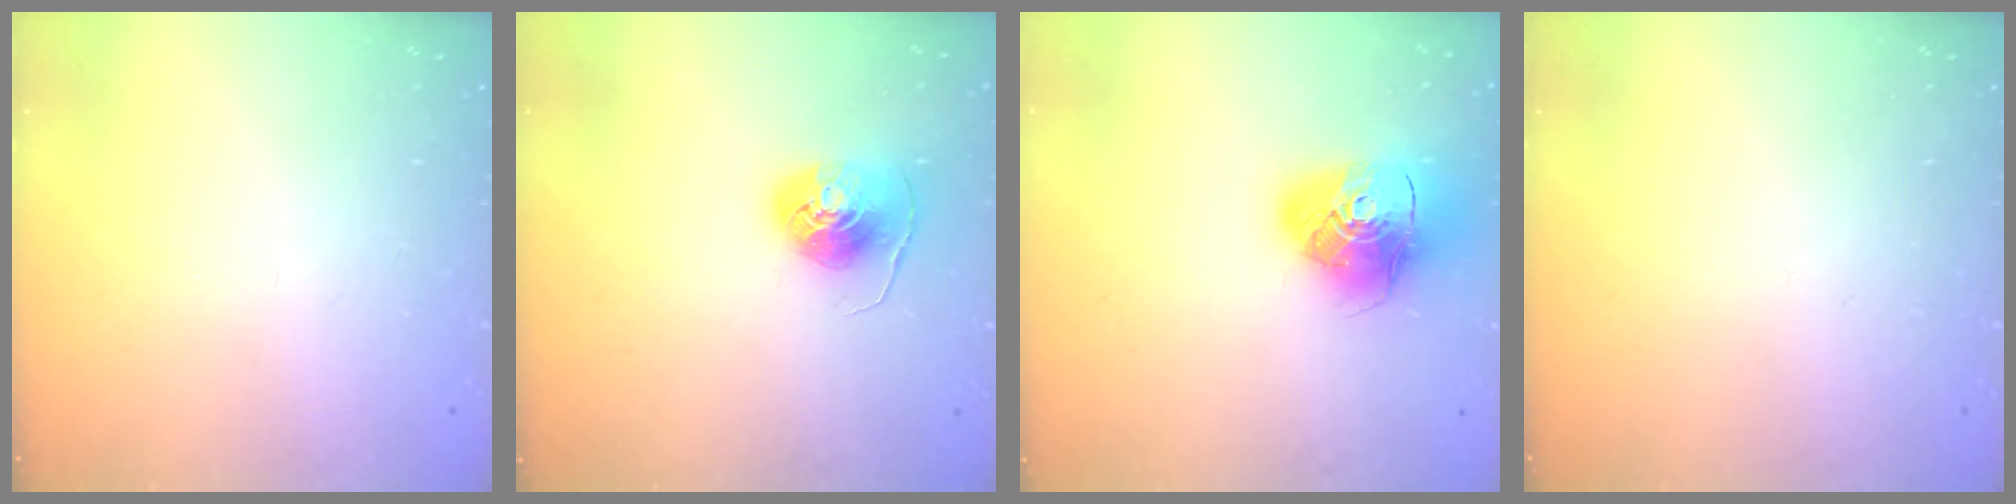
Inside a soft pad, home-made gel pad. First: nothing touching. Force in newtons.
{"total": 8.1, "press": 8.1, "slide": 0.4}
{"total": 14.5, "press": 14.4, "slide": 1.9}
{"total": 0.0}